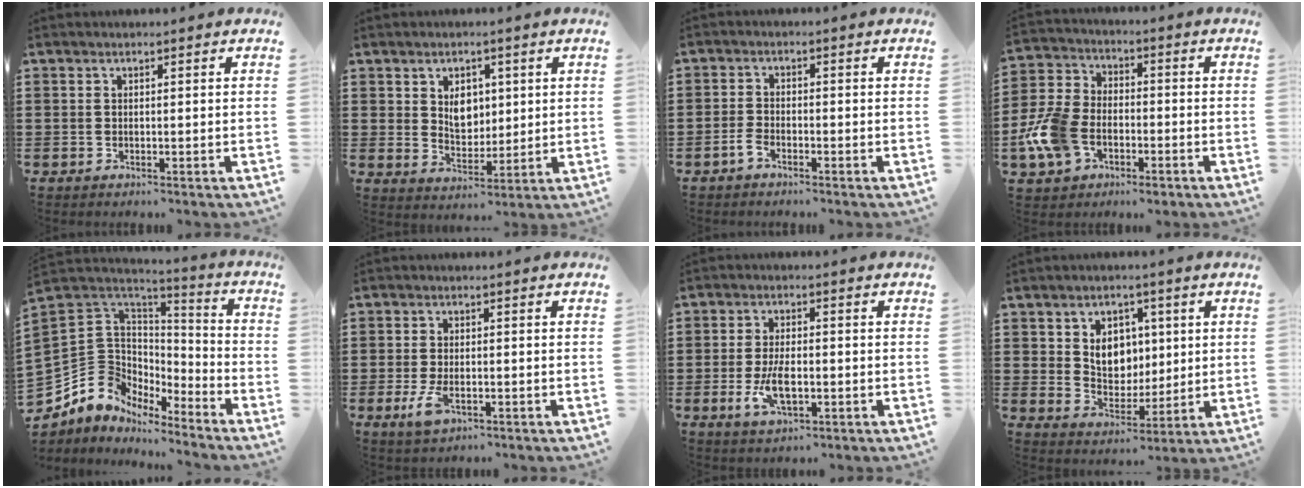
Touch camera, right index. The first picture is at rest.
{"total": 4.9, "force": [1.6, 3.5, 3.0], "torque": [-0.053, 0.005, 0.024]}
{"total": 2.1, "force": [-1.5, 0.8, 1.2], "torque": [-0.038, -0.003, -0.034]}
{"total": 9.2, "force": [-3.4, 6.2, 5.9], "torque": [-0.162, 0.006, -0.071]}
{"total": 8.5, "force": [-1.4, 8.2, 1.3], "torque": [-0.079, -0.022, -0.025]}
{"total": 3.9, "force": [-1.3, 1.9, 3.2], "torque": [-0.083, -0.009, -0.030]}
{"total": 5.8, "force": [-1.4, 2.6, 5.0], "torque": [-0.106, -0.001, -0.027]}
{"total": 6.4, "force": [1.8, 5.4, 2.9], "torque": [-0.057, 0.008, 0.027]}